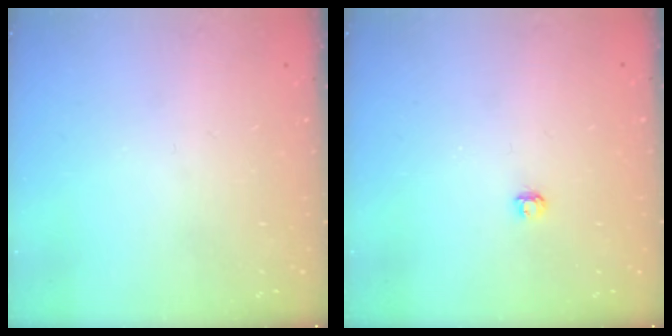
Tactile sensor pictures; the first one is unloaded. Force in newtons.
{"total": 2.9, "press": 2.9, "slide": 0.3}